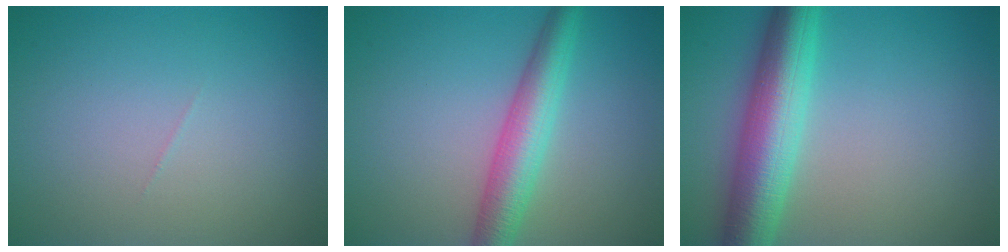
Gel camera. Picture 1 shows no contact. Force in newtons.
{"total": 4.8, "press": 4.8, "slide": 0.1}
{"total": 7.5, "press": 7.5, "slide": 0.1}